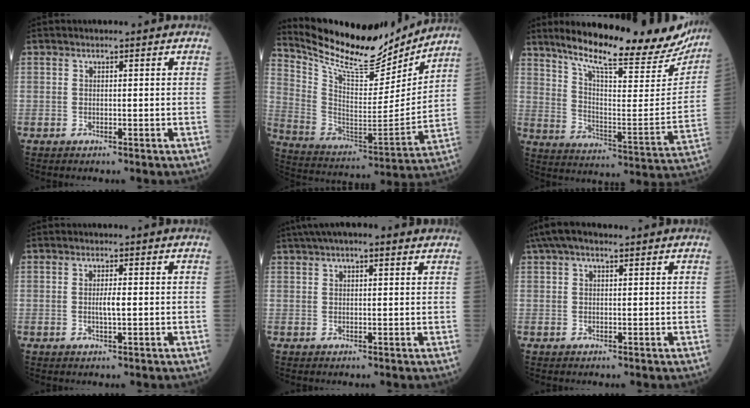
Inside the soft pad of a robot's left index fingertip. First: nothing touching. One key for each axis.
{"total": 18.5, "fx": 16.9, "fy": 3.9, "fz": 6.5, "tx": -0.136, "ty": -0.029, "tz": 0.283}
{"total": 25.8, "fx": 22.5, "fy": 3.9, "fz": 12.0, "tx": -0.187, "ty": -0.068, "tz": 0.300}
{"total": 2.0, "fx": -0.3, "fy": 0.2, "fz": 1.9, "tx": -0.037, "ty": -0.003, "tz": -0.006}
{"total": 8.2, "fx": 5.8, "fy": 2.0, "fz": 5.4, "tx": -0.084, "ty": 0.040, "tz": 0.085}
{"total": 5.4, "fx": 3.5, "fy": 1.9, "fz": 3.7, "tx": -0.077, "ty": 0.038, "tz": 0.060}